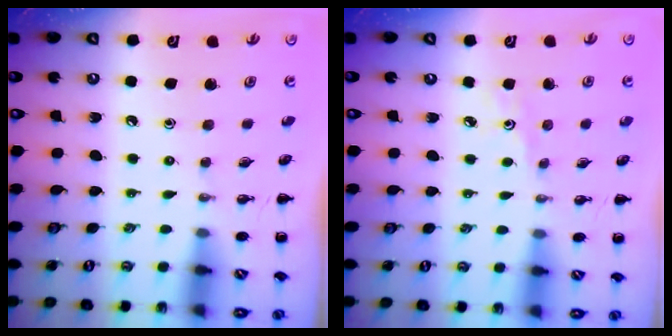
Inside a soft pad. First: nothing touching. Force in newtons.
{"total": 2.2, "press": 2.0, "slide": 0.7}